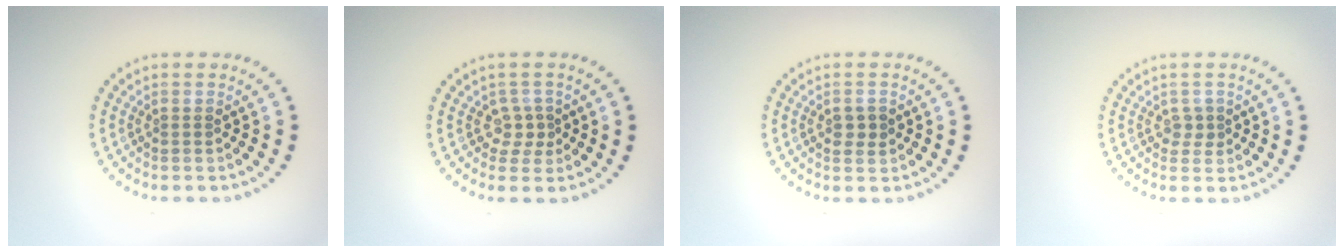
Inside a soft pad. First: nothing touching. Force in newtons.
{"total": 1.7, "press": 1.2, "slide": 1.2}
{"total": 1.6, "press": 1.6, "slide": 0.1}
{"total": 1.2, "press": 1.0, "slide": 0.6}